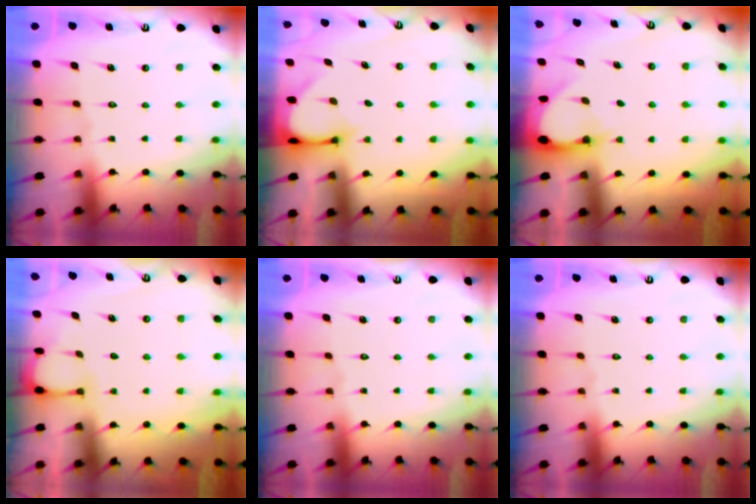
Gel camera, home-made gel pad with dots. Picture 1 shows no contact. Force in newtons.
{"total": 3.2, "press": 3.2, "slide": 0.3}
{"total": 3.0, "press": 3.0, "slide": 0.3}
{"total": 1.7, "press": 1.7, "slide": 0.1}
{"total": 0.0}
{"total": 0.0}